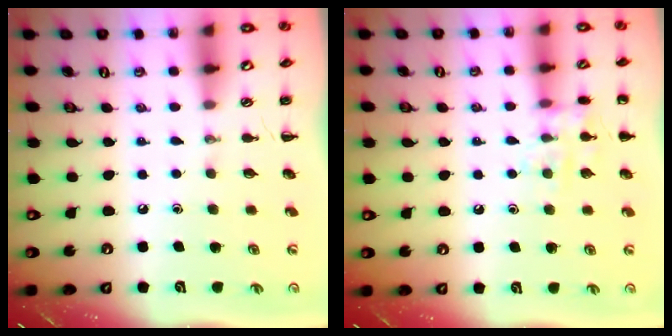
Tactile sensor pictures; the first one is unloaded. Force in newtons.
{"total": 9.7, "press": 9.7, "slide": 0.8}